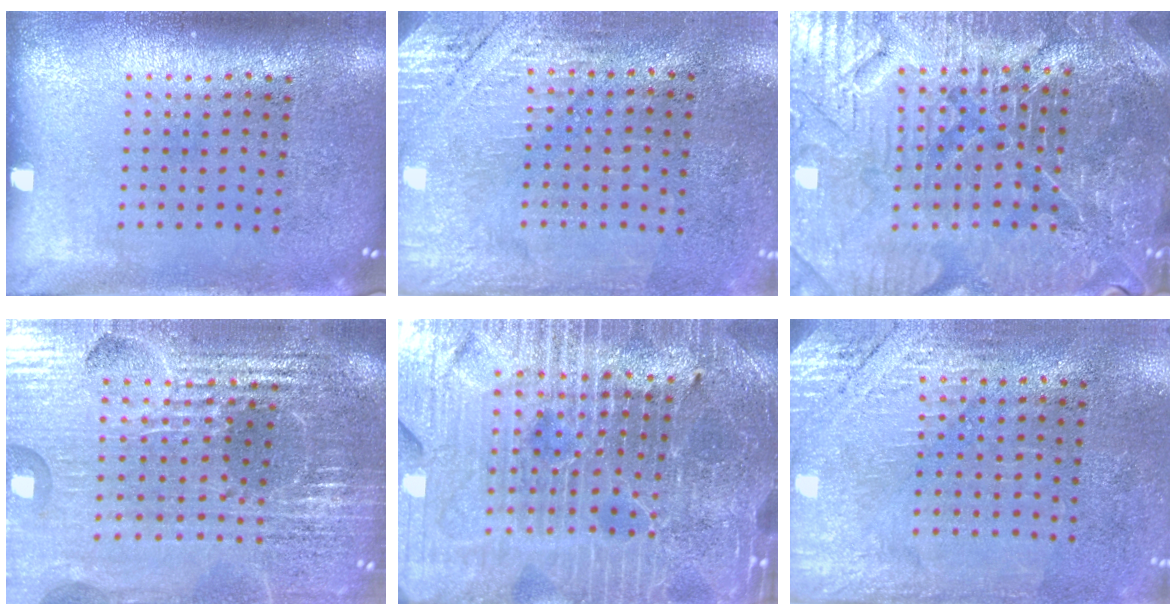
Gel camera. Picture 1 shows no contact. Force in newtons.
{"total": 2.8, "press": 2.5, "slide": 1.3}
{"total": 5.3, "press": 5.0, "slide": 1.8}
{"total": 6.5, "press": 5.7, "slide": 3.1}
{"total": 5.2, "press": 4.8, "slide": 1.8}
{"total": 2.7, "press": 2.4, "slide": 1.2}